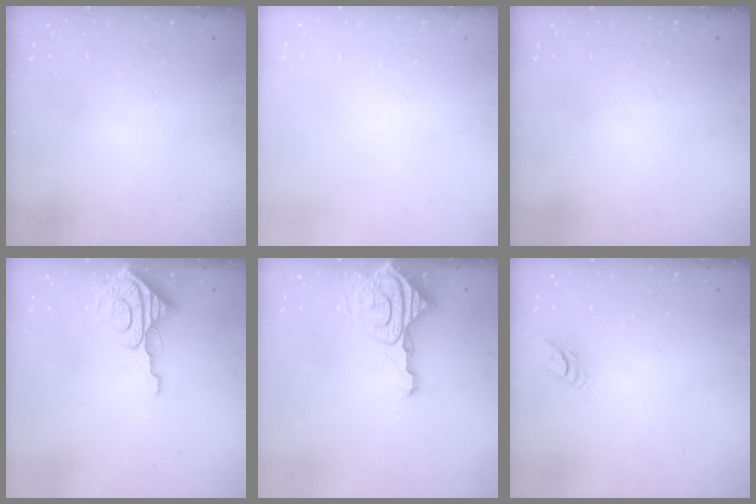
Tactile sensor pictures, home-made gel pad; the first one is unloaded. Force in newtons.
{"total": 0.0}
{"total": 0.0}
{"total": 9.2, "press": 9.2, "slide": 1.0}
{"total": 11.2, "press": 11.2, "slide": 1.3}
{"total": 3.8, "press": 3.8, "slide": 0.3}